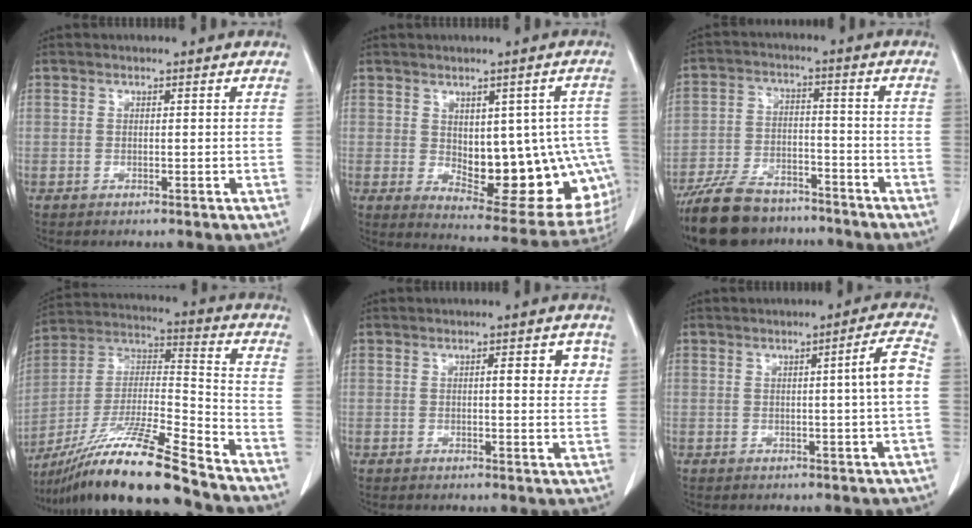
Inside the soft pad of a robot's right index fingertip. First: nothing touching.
{"total": 17.8, "force": [-2.1, 8.0, 15.8], "torque": [-0.144, 0.011, -0.001]}
{"total": 14.5, "force": [-11.9, 6.2, 5.6], "torque": [-0.107, 0.003, -0.195]}
{"total": 19.8, "force": [-15.8, 0.0, 12.0], "torque": [-0.246, -0.021, -0.293]}
{"total": 4.3, "force": [1.3, 1.2, 3.9], "torque": [-0.048, 0.003, 0.013]}
{"total": 4.5, "force": [-0.1, -0.8, 4.4], "torque": [-0.063, 0.001, 0.000]}